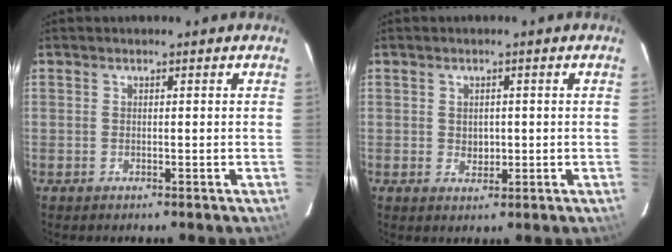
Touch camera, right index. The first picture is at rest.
{"total": 2.5, "force": [0.0, 2.1, 1.4], "torque": [-0.020, 0.000, 0.003]}